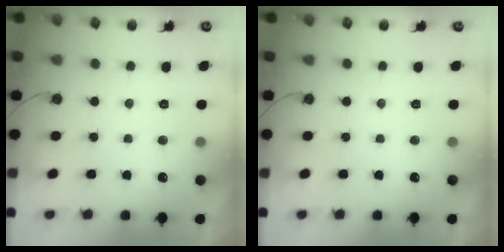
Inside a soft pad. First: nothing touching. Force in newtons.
{"total": 0.0}